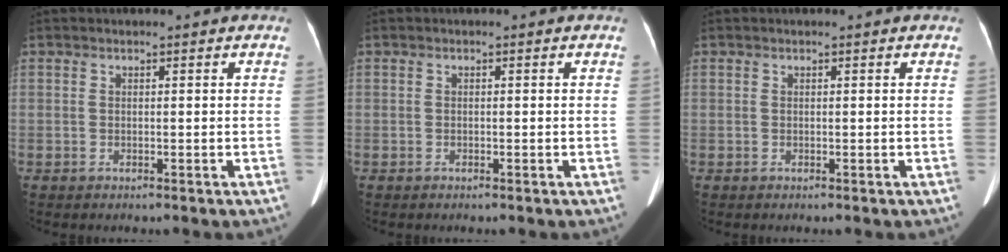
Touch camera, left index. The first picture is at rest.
{"total": 0.0}
{"total": 0.0}